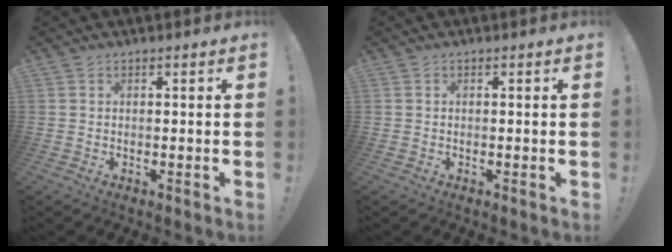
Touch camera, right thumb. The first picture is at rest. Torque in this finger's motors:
{"motor_torque": [0.02, -0.12, -0.07, 0.11, -0.02]}